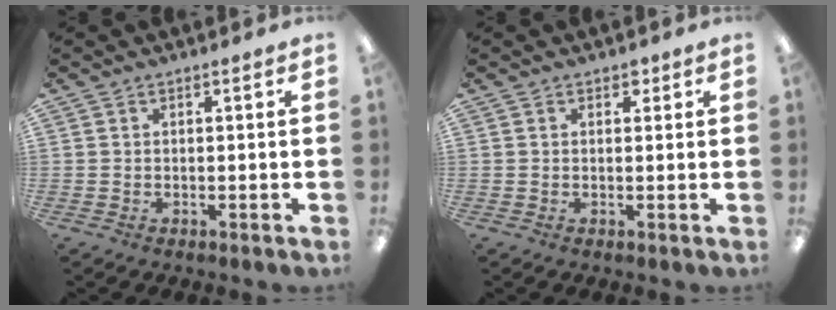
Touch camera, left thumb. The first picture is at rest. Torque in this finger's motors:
{"motor_torque": [0.17, -0.18, 0.53, -0.02, 0.00]}